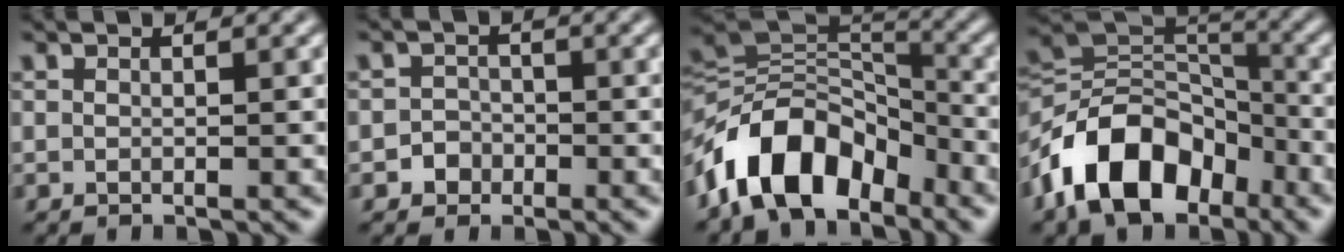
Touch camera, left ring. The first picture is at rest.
{"total": 1.7, "force": [-0.8, 1.5, 0.2], "torque": [0.014, 0.004, -0.019]}
{"total": 10.0, "force": [-5.7, 5.7, 6.0], "torque": [-0.087, 0.015, -0.114]}
{"total": 11.0, "force": [-6.1, 6.7, 6.4], "torque": [-0.103, 0.010, -0.123]}